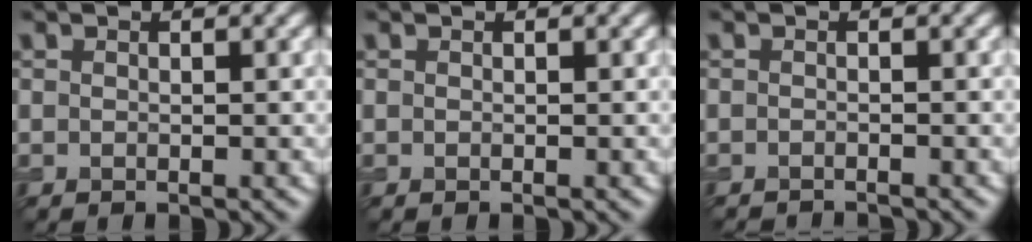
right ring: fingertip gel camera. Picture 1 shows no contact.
{"total": 0.0}
{"total": 2.0, "force": [-1.9, 0.2, 0.5], "torque": [-0.001, -0.009, -0.030]}